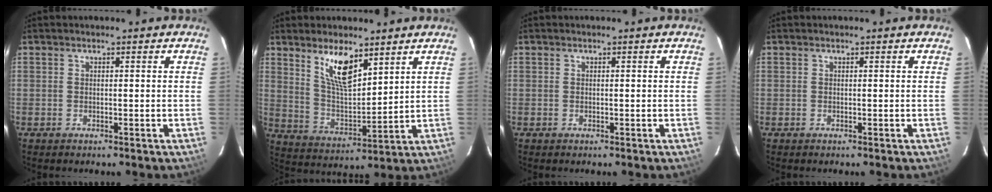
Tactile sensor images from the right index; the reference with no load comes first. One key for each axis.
{"total": 10.2, "fx": 6.4, "fy": 3.5, "fz": 7.2, "tx": -0.130, "ty": -0.001, "tz": 0.133}
{"total": 0.0}
{"total": 0.0}